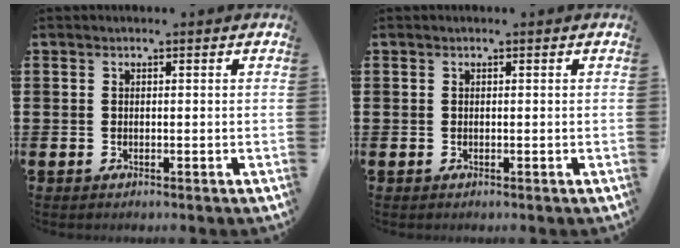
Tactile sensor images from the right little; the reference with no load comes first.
{"total": 0.0}